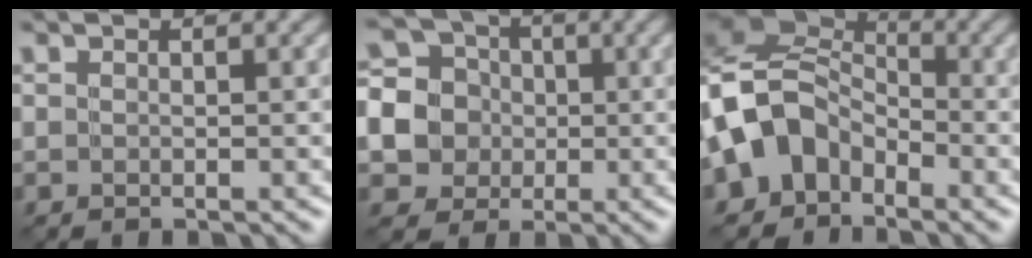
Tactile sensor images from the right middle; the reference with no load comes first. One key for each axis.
{"total": 11.4, "fx": -0.8, "fy": 10.8, "fz": 3.6, "tx": -0.113, "ty": 0.020, "tz": -0.034}
{"total": 7.4, "fx": -3.4, "fy": 5.6, "fz": 3.5, "tx": -0.055, "ty": 0.010, "tz": -0.090}